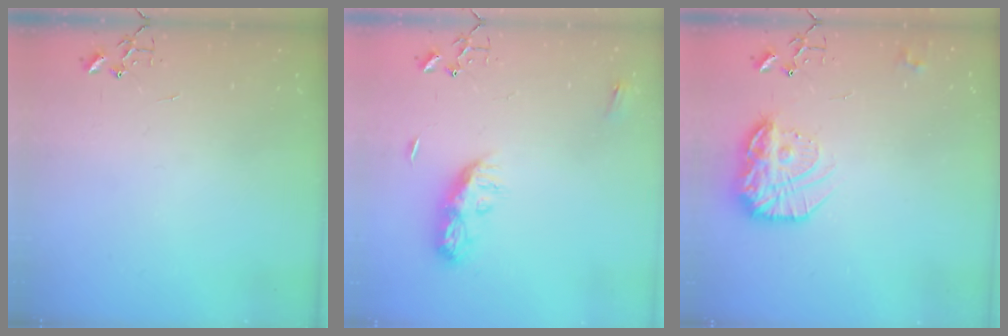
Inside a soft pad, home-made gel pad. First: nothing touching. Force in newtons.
{"total": 8.7, "press": 8.7, "slide": 0.4}
{"total": 17.5, "press": 17.5, "slide": 1.4}